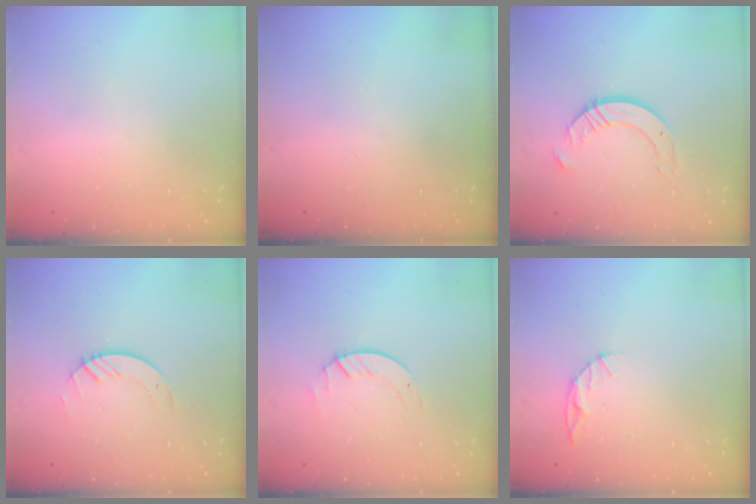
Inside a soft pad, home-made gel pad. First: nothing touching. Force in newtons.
{"total": 0.0}
{"total": 9.2, "press": 9.1, "slide": 0.8}
{"total": 2.6, "press": 2.6, "slide": 0.3}
{"total": 2.0, "press": 2.0, "slide": 0.2}
{"total": 5.0, "press": 5.0, "slide": 0.4}